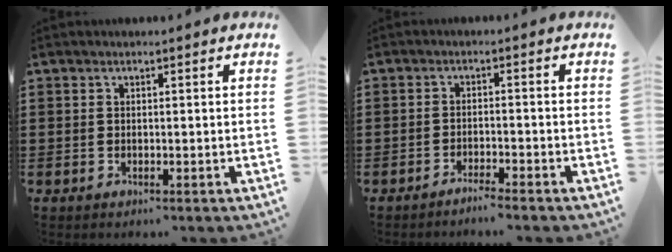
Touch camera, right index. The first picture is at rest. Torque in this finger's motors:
{"motor_torque": [1.16, 0.97, 0.05, 0.00]}